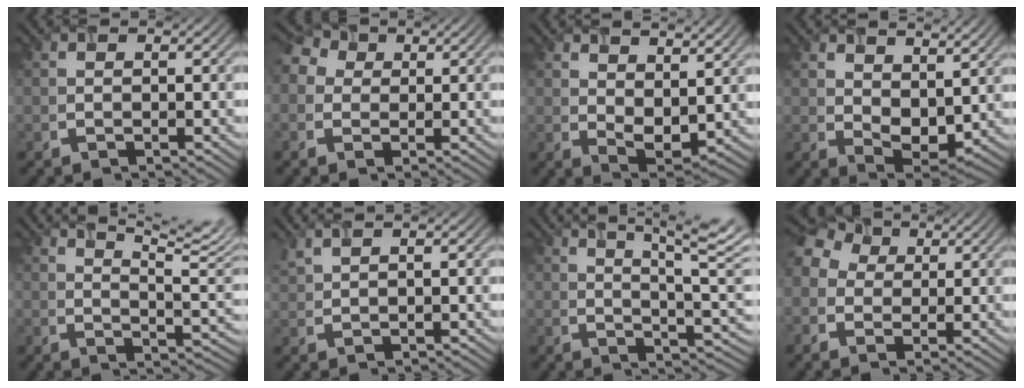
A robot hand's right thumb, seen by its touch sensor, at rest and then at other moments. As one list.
[{"total": 4.9, "force": [1.3, 3.9, 2.7], "torque": [-0.082, 0.019, 0.025]}, {"total": 6.0, "force": [3.2, 3.3, 4.0], "torque": [-0.071, -0.006, 0.063]}, {"total": 6.7, "force": [3.5, 3.8, 4.2], "torque": [-0.078, -0.007, 0.070]}, {"total": 11.4, "force": [7.2, 3.0, 8.3], "torque": [-0.125, 0.014, 0.094]}, {"total": 2.0, "force": [1.7, 0.1, 1.0], "torque": [-0.025, 0.013, 0.040]}, {"total": 10.0, "force": [5.6, 2.0, 8.0], "torque": [-0.120, 0.004, 0.083]}, {"total": 7.4, "force": [2.0, 5.7, 4.1], "torque": [-0.122, 0.033, 0.028]}]